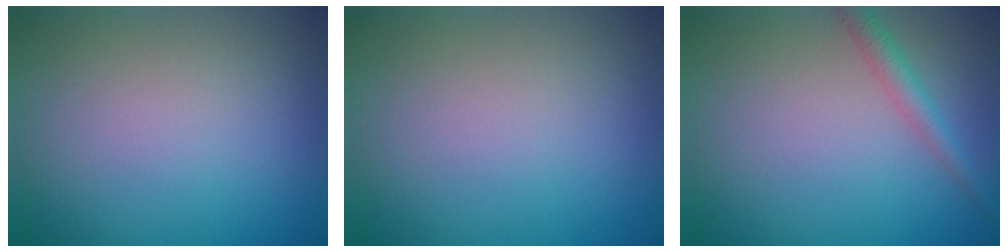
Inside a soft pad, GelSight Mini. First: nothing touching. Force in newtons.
{"total": 0.0}
{"total": 2.1, "press": 2.1, "slide": 0.0}